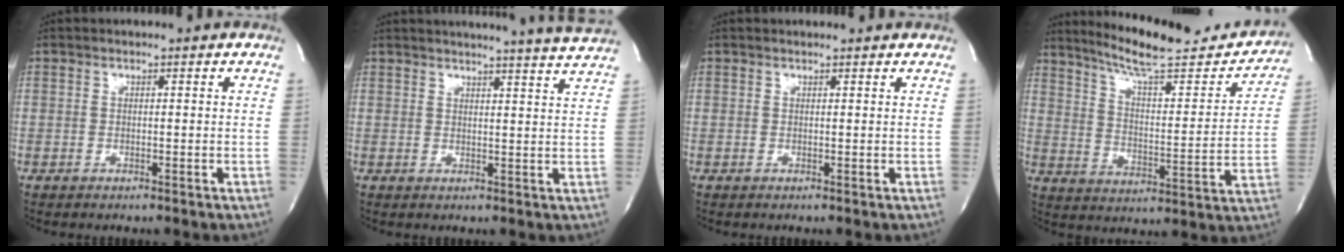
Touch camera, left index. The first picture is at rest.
{"total": 11.6, "force": [11.0, -1.9, 3.2], "torque": [-0.050, -0.040, 0.121]}
{"total": 1.8, "force": [1.7, 0.1, 0.3], "torque": [-0.009, 0.010, 0.021]}
{"total": 21.1, "force": [19.0, 2.8, 8.6], "torque": [-0.127, -0.027, 0.265]}